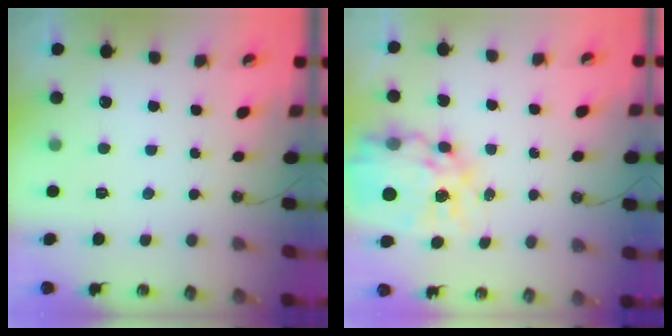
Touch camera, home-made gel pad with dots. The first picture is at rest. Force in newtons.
{"total": 17.0, "press": 16.9, "slide": 1.8}